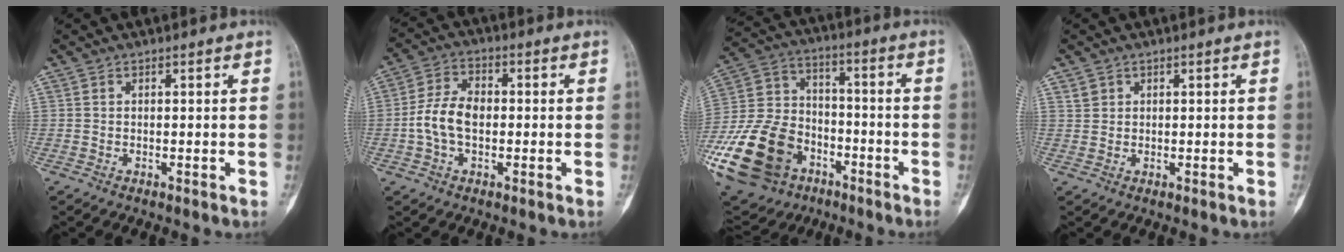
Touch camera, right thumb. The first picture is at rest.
{"total": 7.9, "force": [-0.9, 4.9, 6.1], "torque": [-0.122, 0.022, -0.022]}
{"total": 25.9, "force": [-10.9, 18.8, 14.0], "torque": [-0.320, 0.060, -0.182]}
{"total": 1.7, "force": [1.0, 1.4, 0.3], "torque": [0.010, -0.004, 0.016]}